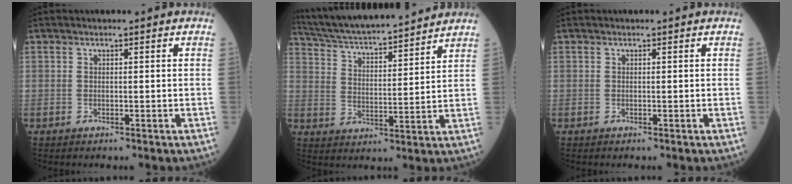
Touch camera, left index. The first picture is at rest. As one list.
[{"total": 18.6, "force": [17.0, 1.5, 7.4], "torque": [-0.131, 0.023, 0.272]}, {"total": 0.0}]